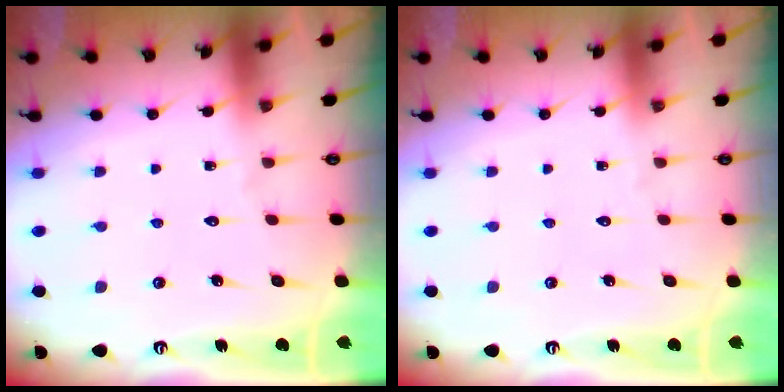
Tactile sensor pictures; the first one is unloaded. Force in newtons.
{"total": 0.0}